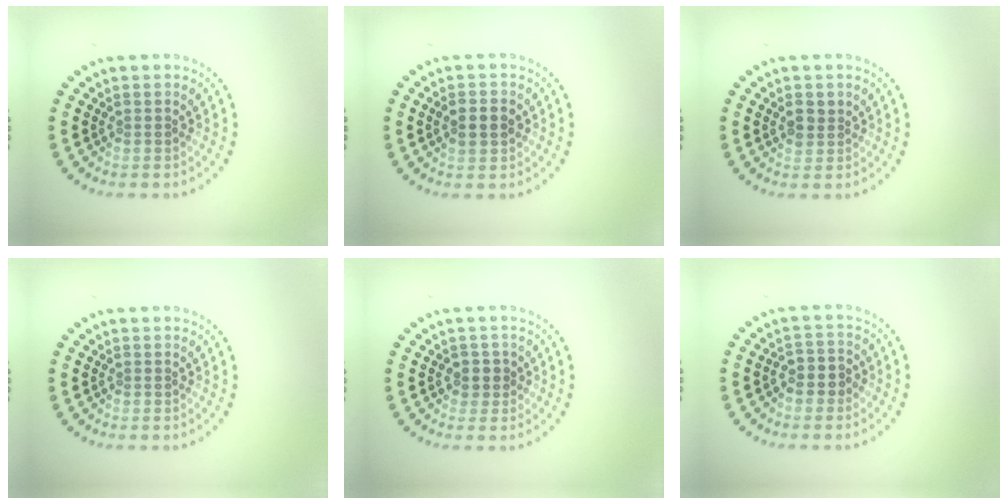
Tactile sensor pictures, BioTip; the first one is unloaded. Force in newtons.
{"total": 2.3, "press": 2.2, "slide": 0.1}
{"total": 1.8, "press": 1.7, "slide": 0.6}
{"total": 0.0}
{"total": 1.5, "press": 1.2, "slide": 0.8}
{"total": 2.1, "press": 1.9, "slide": 0.8}